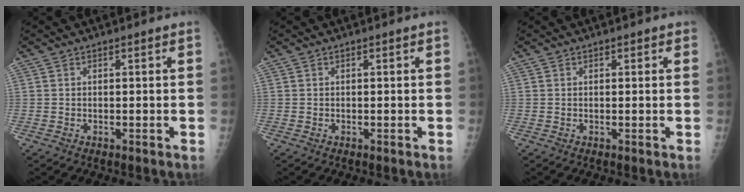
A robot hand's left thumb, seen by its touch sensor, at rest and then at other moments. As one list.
[{"total": 0.0}, {"total": 0.7, "force": [0.5, 0.4, 0.4], "torque": [0.003, -0.001, 0.002]}]